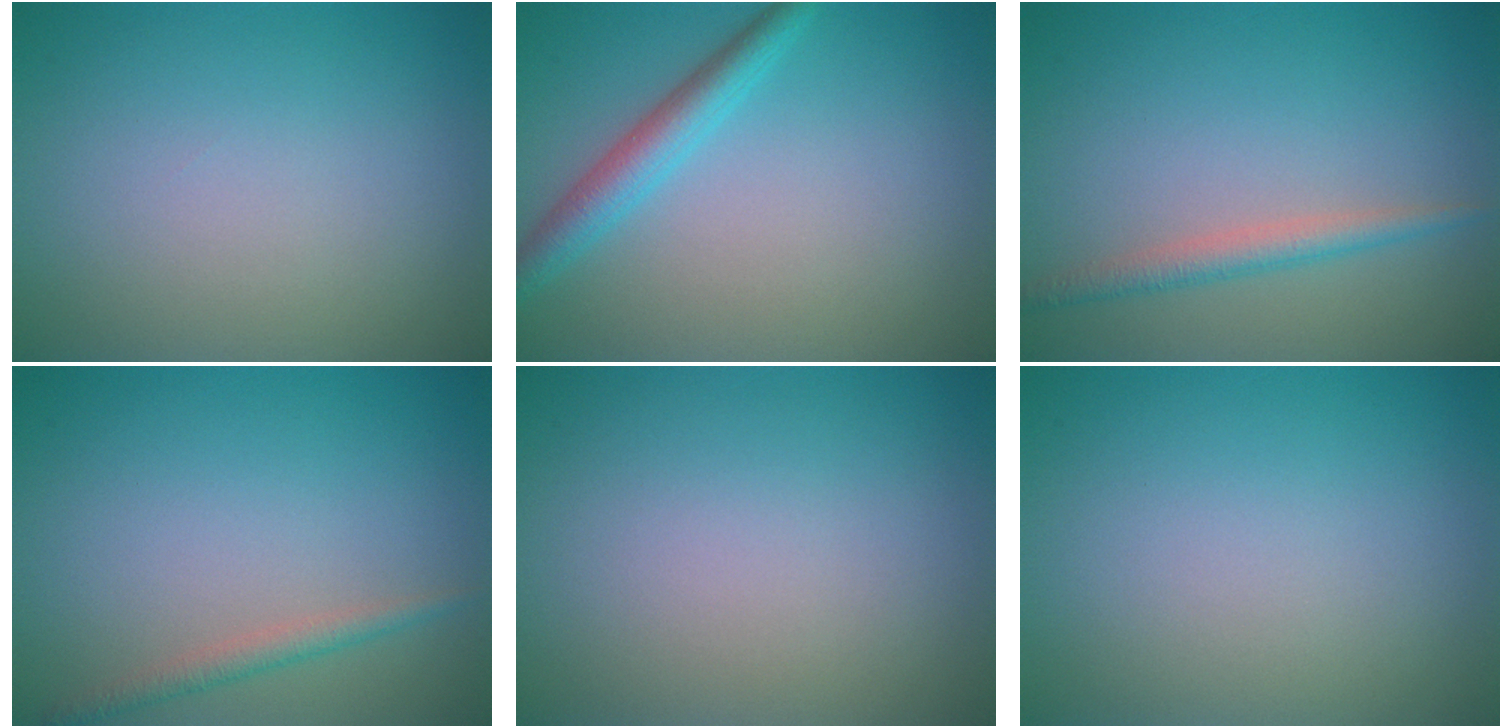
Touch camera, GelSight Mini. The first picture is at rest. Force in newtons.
{"total": 3.1, "press": 3.1, "slide": 0.1}
{"total": 2.1, "press": 2.1, "slide": 0.0}
{"total": 1.6, "press": 1.6, "slide": 0.0}
{"total": 0.0}
{"total": 0.0}